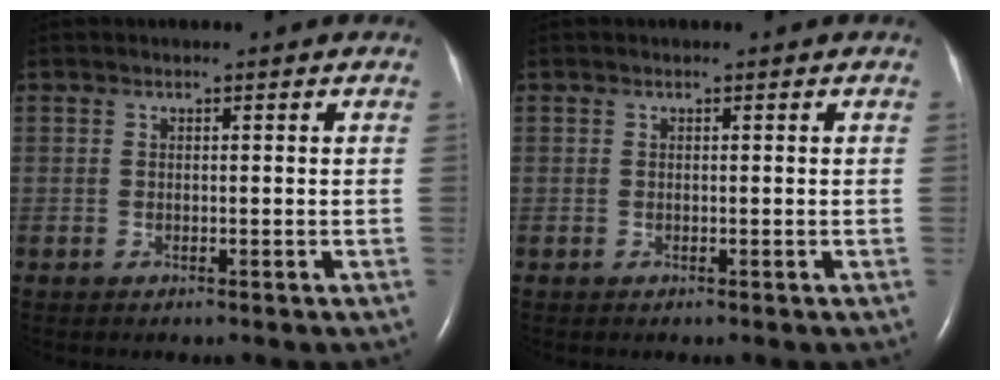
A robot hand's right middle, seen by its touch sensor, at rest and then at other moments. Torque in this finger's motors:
{"motor_torque": [0.00, 0.00, 0.00, 0.01]}